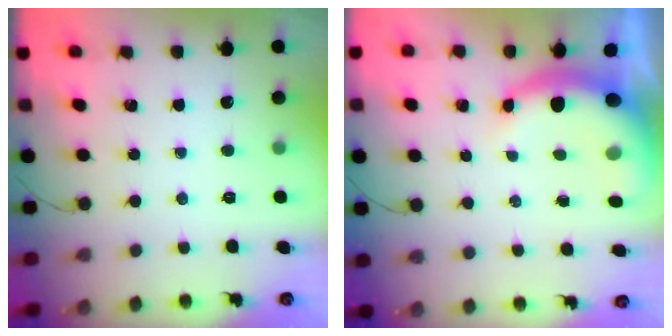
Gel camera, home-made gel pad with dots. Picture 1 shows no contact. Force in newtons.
{"total": 8.2, "press": 8.1, "slide": 1.4}